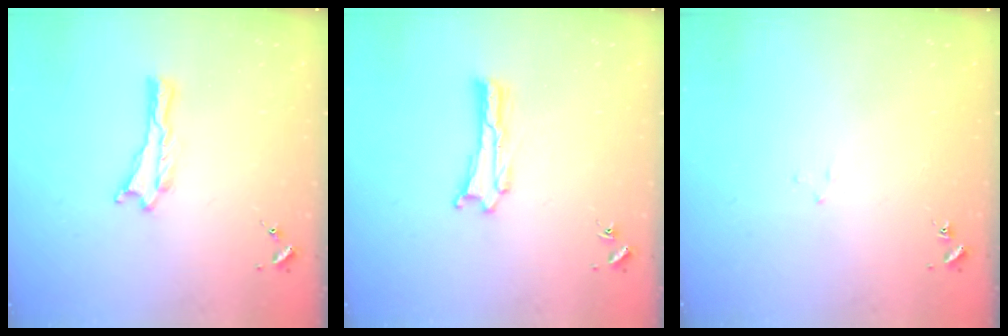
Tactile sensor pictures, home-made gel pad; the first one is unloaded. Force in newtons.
{"total": 0.0}
{"total": 1.6, "press": 1.6, "slide": 0.1}